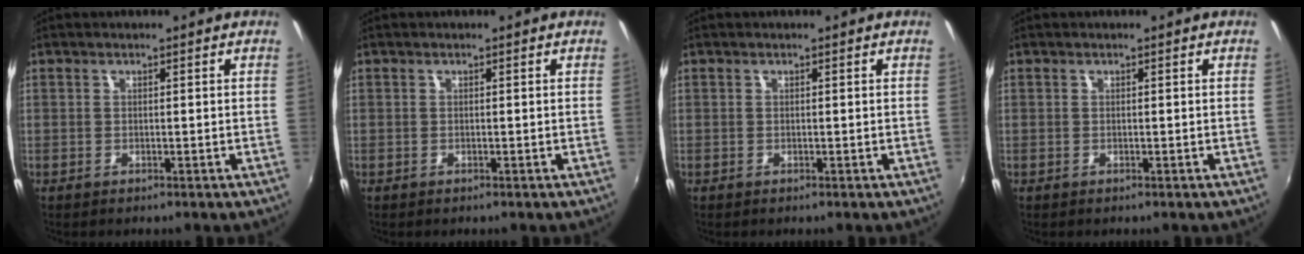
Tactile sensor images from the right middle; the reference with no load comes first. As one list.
[{"total": 0.0}, {"total": 0.0}, {"total": 0.0}]